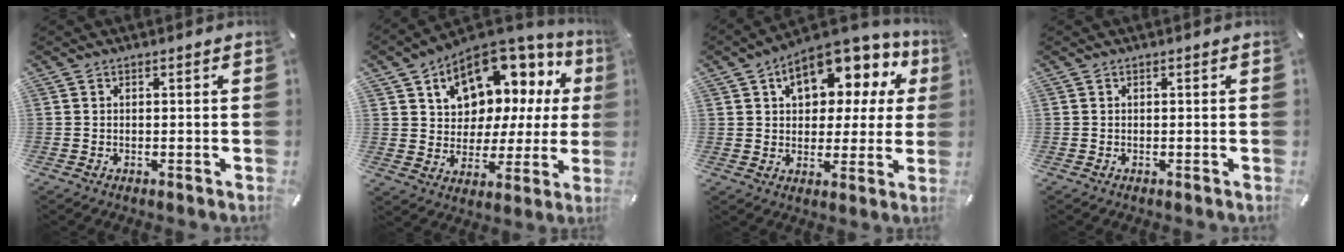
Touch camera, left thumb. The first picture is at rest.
{"total": 12.2, "force": [7.4, 8.3, 4.9], "torque": [-0.084, -0.065, 0.133]}
{"total": 13.4, "force": [6.5, 8.5, 8.0], "torque": [-0.120, -0.037, 0.113]}
{"total": 0.0}